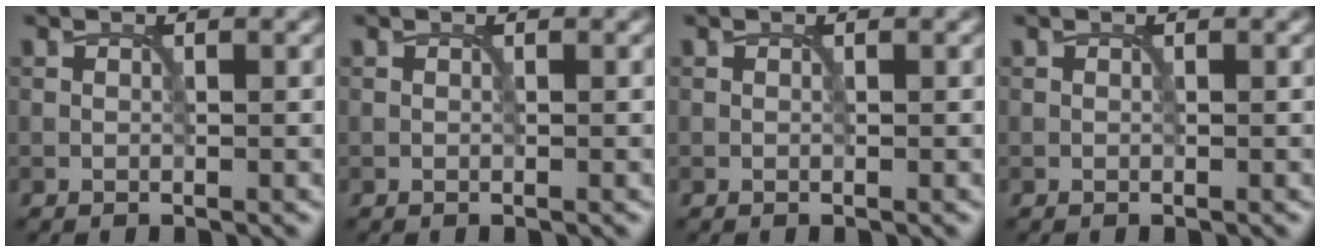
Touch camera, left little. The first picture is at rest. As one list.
[{"total": 0.0}, {"total": 0.0}, {"total": 0.0}]